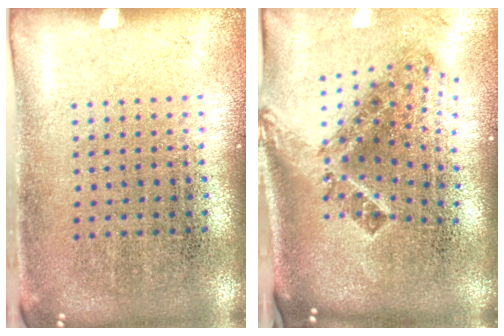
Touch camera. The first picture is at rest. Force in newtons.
{"total": 2.2, "press": 1.3, "slide": 1.7}